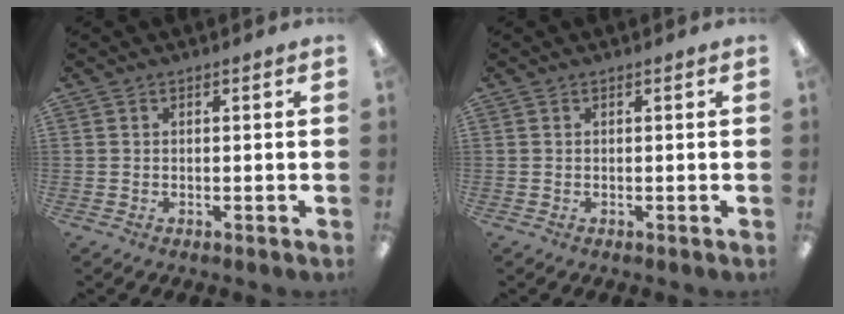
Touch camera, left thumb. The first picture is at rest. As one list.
[{"total": 0.0}]